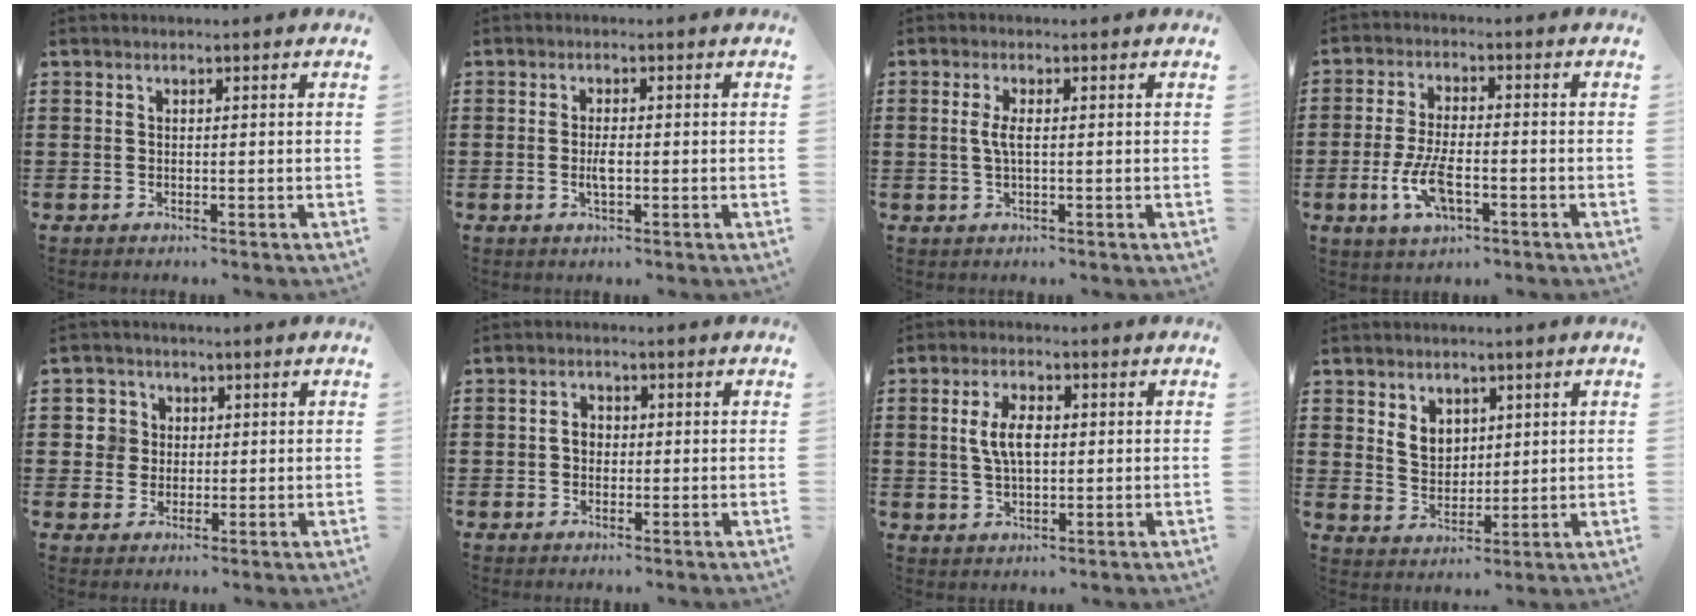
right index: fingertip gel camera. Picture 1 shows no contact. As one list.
[{"total": 2.5, "force": [-0.3, 0.9, 2.3], "torque": [-0.051, -0.002, -0.009]}, {"total": 2.6, "force": [0.0, 0.7, 2.5], "torque": [-0.062, -0.006, -0.006]}, {"total": 7.3, "force": [-2.5, 3.2, 6.1], "torque": [-0.140, -0.008, -0.050]}, {"total": 4.3, "force": [0.8, 4.2, 0.7], "torque": [-0.034, 0.015, 0.013]}, {"total": 2.0, "force": [-0.1, 1.5, 1.3], "torque": [-0.027, 0.007, -0.003]}, {"total": 5.6, "force": [0.6, 2.6, 5.0], "torque": [-0.107, 0.008, 0.006]}, {"total": 4.6, "force": [2.2, 3.6, 1.6], "torque": [-0.039, 0.010, 0.040]}]